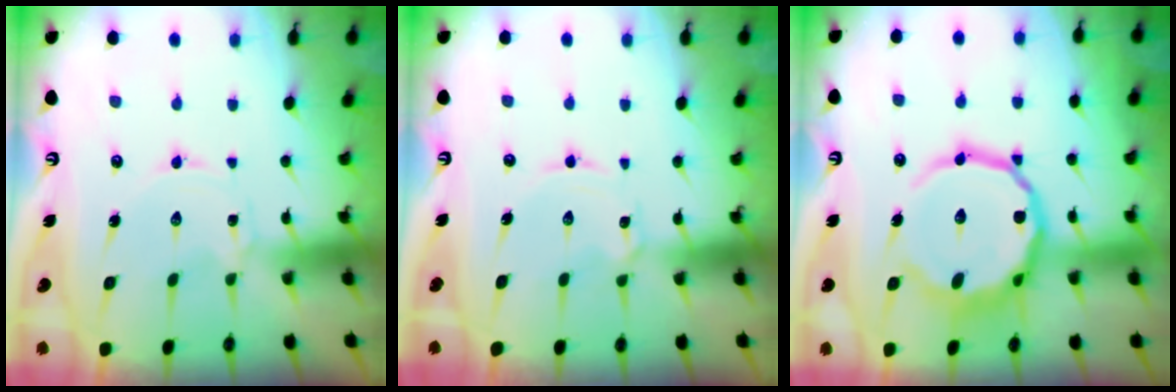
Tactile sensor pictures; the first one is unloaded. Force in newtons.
{"total": 2.1, "press": 2.1, "slide": 0.4}
{"total": 17.1, "press": 16.9, "slide": 2.4}